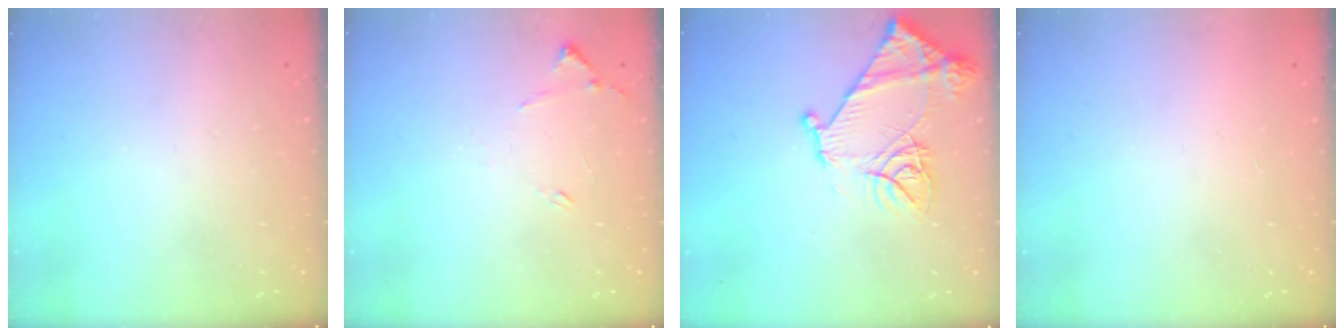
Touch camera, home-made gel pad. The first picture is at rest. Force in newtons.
{"total": 8.0, "press": 8.0, "slide": 0.7}
{"total": 14.8, "press": 14.7, "slide": 1.6}
{"total": 1.5, "press": 1.5, "slide": 0.1}